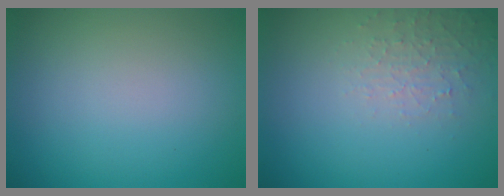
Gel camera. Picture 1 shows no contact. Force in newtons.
{"total": 2.1, "press": 2.0, "slide": 0.5}